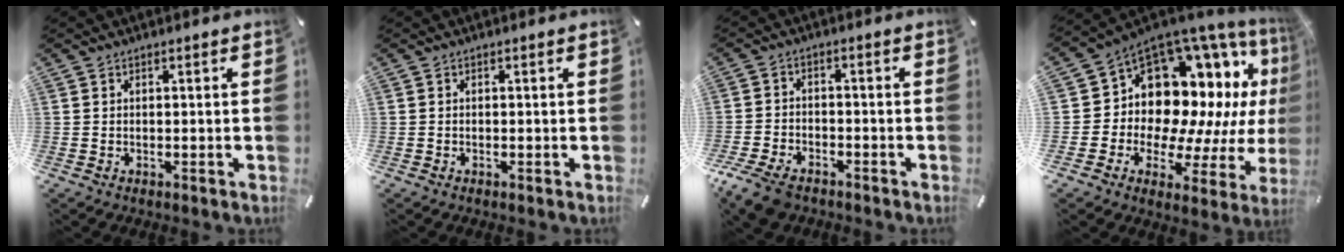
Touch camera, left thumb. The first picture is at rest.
{"total": 0.0}
{"total": 6.4, "force": [-4.5, 3.6, 2.9], "torque": [-0.075, 0.013, -0.089]}
{"total": 15.0, "force": [7.2, 11.0, 7.3], "torque": [-0.096, -0.105, 0.139]}